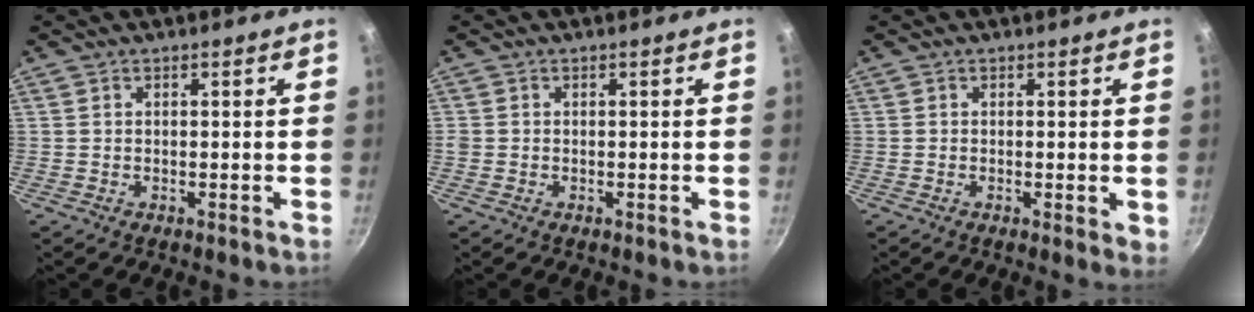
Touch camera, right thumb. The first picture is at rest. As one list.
[{"total": 0.9, "force": [-0.2, 0.8, 0.3], "torque": [-0.006, 0.002, -0.004]}, {"total": 2.0, "force": [-0.2, 0.6, 1.9], "torque": [-0.026, -0.008, -0.004]}]